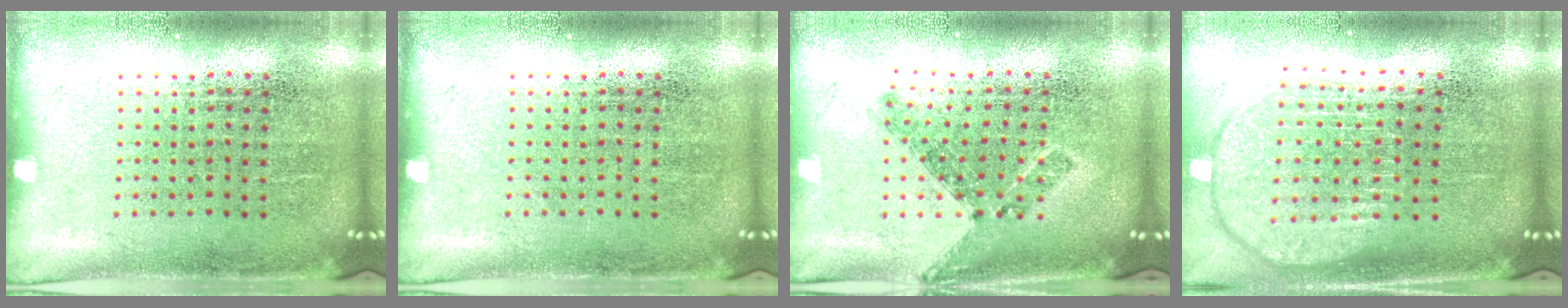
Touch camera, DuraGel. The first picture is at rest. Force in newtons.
{"total": 0.0}
{"total": 0.8, "press": 0.8, "slide": 0.3}
{"total": 1.8, "press": 1.5, "slide": 1.0}